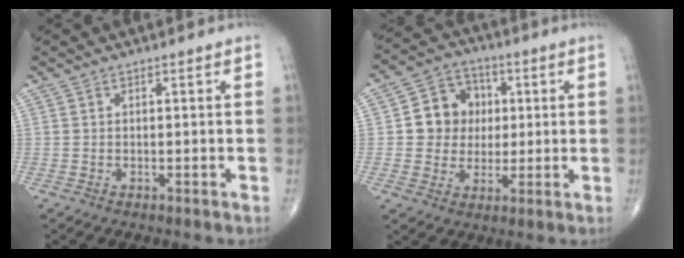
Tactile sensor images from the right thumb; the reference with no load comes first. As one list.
[{"total": 10.3, "force": [1.1, 9.3, 4.3], "torque": [-0.022, 0.010, 0.014]}]